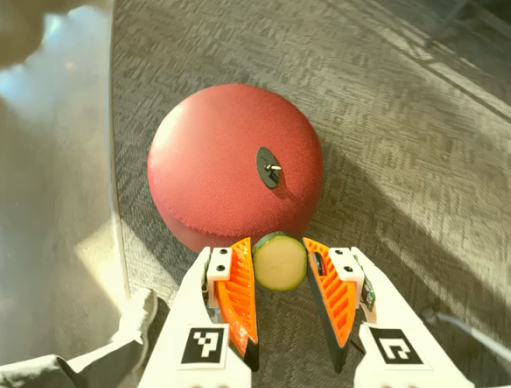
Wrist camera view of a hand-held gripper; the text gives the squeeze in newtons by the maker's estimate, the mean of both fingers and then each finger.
{"total": 6.2, "left": 5.9, "right": 6.5}